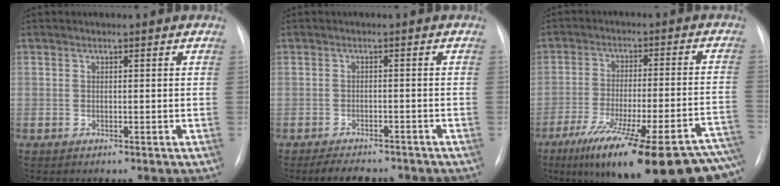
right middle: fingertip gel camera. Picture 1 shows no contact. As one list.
[{"total": 6.9, "force": [-6.0, 2.2, 2.5], "torque": [-0.038, -0.004, -0.079]}, {"total": 29.5, "force": [-21.5, 3.5, 19.9], "torque": [-0.226, -0.022, -0.302]}]